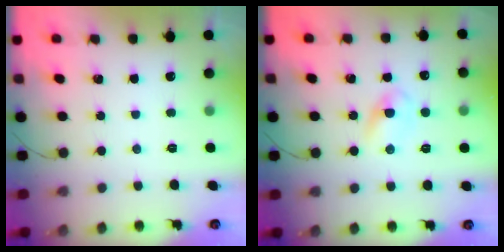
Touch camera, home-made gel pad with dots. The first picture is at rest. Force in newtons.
{"total": 2.7, "press": 2.5, "slide": 1.1}